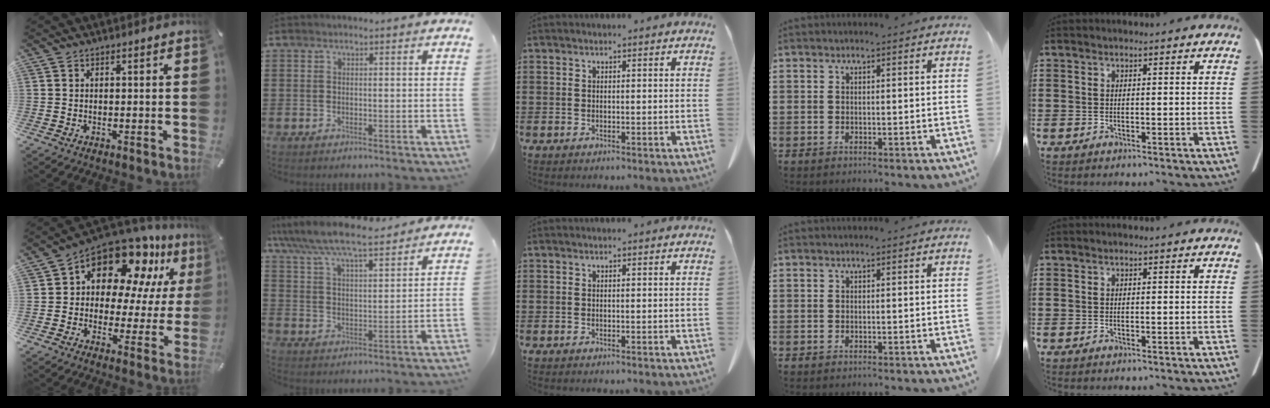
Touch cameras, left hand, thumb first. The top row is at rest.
{"thumb": {"total": 15.3, "force": [10.8, 8.4, 6.9], "torque": [-0.114, -0.092, 0.189]}, "index": {"total": 7.1, "force": [6.5, 0.3, 2.7], "torque": [-0.080, -0.036, 0.111]}}